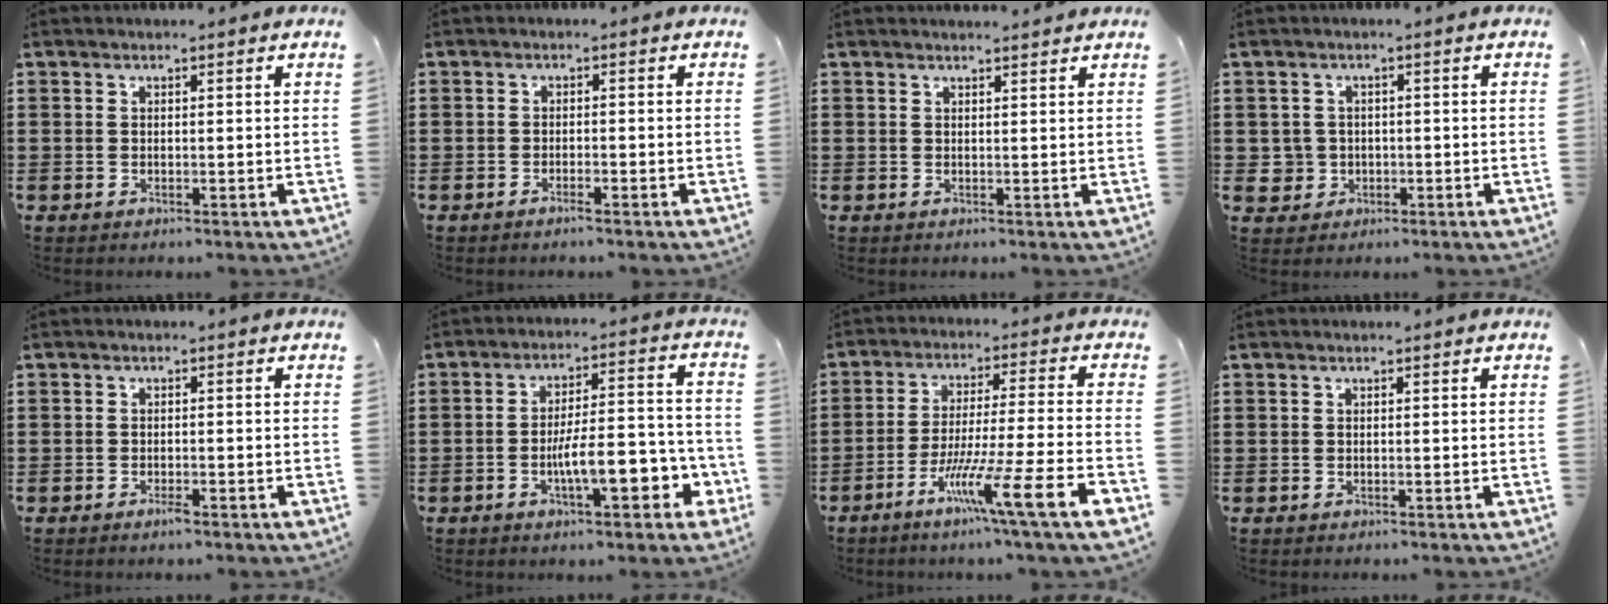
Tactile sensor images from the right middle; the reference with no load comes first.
{"total": 1.2, "force": [-0.9, 0.0, 0.8], "torque": [-0.014, -0.003, -0.016]}
{"total": 1.2, "force": [1.2, -0.1, 0.2], "torque": [0.002, -0.004, 0.021]}
{"total": 3.0, "force": [-0.4, 3.0, 0.4], "torque": [-0.021, 0.008, -0.010]}
{"total": 1.1, "force": [-0.9, 0.2, 0.7], "torque": [-0.017, -0.005, -0.015]}
{"total": 9.5, "force": [-3.8, 2.9, 8.2], "torque": [-0.118, 0.000, -0.065]}
{"total": 10.9, "force": [-6.4, -0.7, 8.8], "torque": [-0.157, -0.016, -0.121]}
{"total": 0.0}